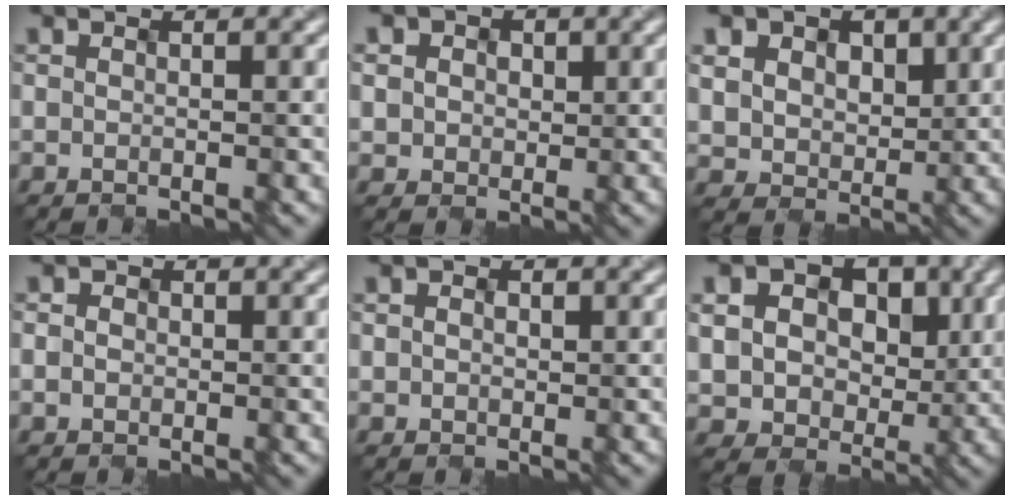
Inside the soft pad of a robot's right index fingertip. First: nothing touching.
{"total": 3.8, "force": [1.3, 3.4, 1.2], "torque": [-0.043, 0.006, 0.020]}
{"total": 6.8, "force": [2.8, 5.5, 2.9], "torque": [-0.085, 0.008, 0.046]}
{"total": 1.3, "force": [-0.2, 1.2, 0.4], "torque": [-0.007, -0.001, -0.001]}
{"total": 1.2, "force": [0.0, 1.1, 0.5], "torque": [-0.008, 0.000, -0.001]}
{"total": 10.5, "force": [2.8, 8.5, 5.5], "torque": [-0.102, 0.022, 0.046]}